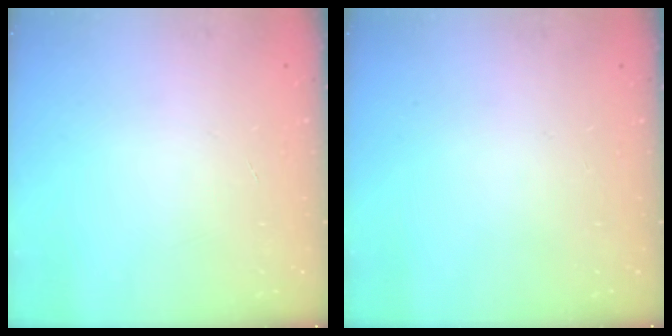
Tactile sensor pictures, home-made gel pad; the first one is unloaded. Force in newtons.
{"total": 0.0}